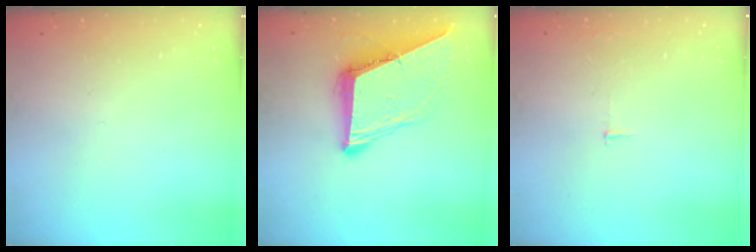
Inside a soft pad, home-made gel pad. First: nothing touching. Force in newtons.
{"total": 9.1, "press": 9.1, "slide": 0.4}
{"total": 2.3, "press": 2.3, "slide": 0.2}